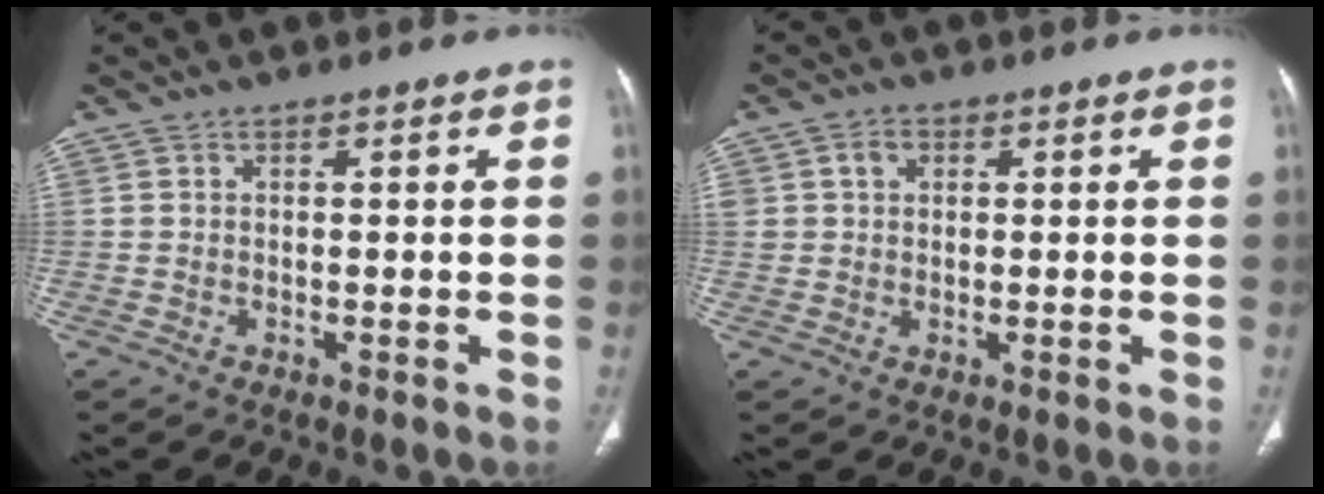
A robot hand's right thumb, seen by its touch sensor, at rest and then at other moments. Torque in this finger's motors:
{"motor_torque": [0.35, 0.28, 0.42, 0.46, 0.02]}